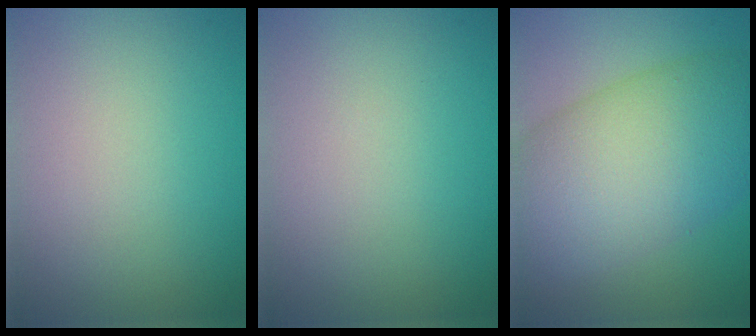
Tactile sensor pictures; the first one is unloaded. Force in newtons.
{"total": 0.0}
{"total": 11.6, "press": 11.6, "slide": 0.4}